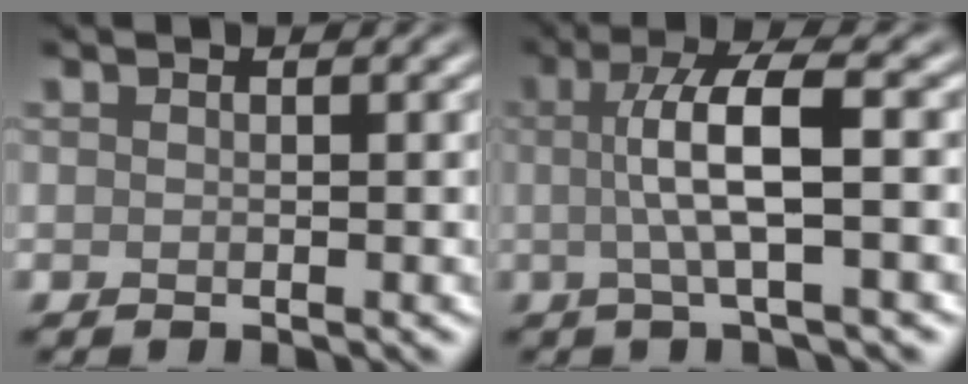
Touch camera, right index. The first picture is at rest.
{"total": 5.6, "force": [0.2, 1.2, 5.5], "torque": [-0.100, 0.008, 0.000]}